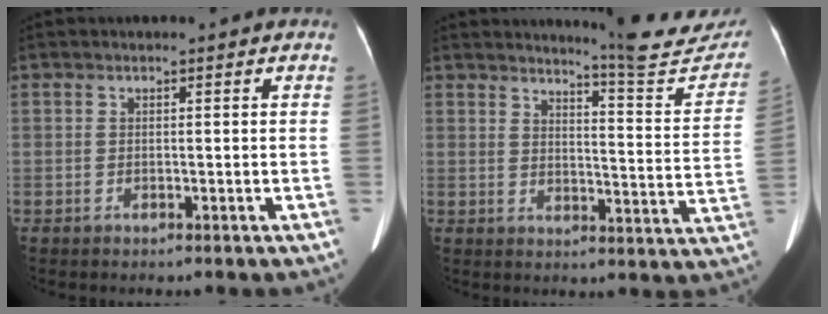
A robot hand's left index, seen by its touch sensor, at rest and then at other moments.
{"total": 13.8, "force": [13.2, 0.7, 3.7], "torque": [-0.034, -0.069, 0.147]}